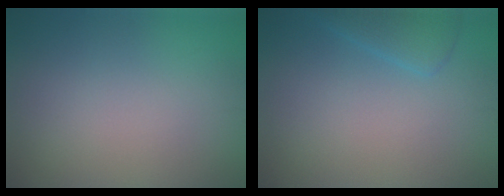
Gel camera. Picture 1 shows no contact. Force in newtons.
{"total": 2.0, "press": 2.0, "slide": 0.2}